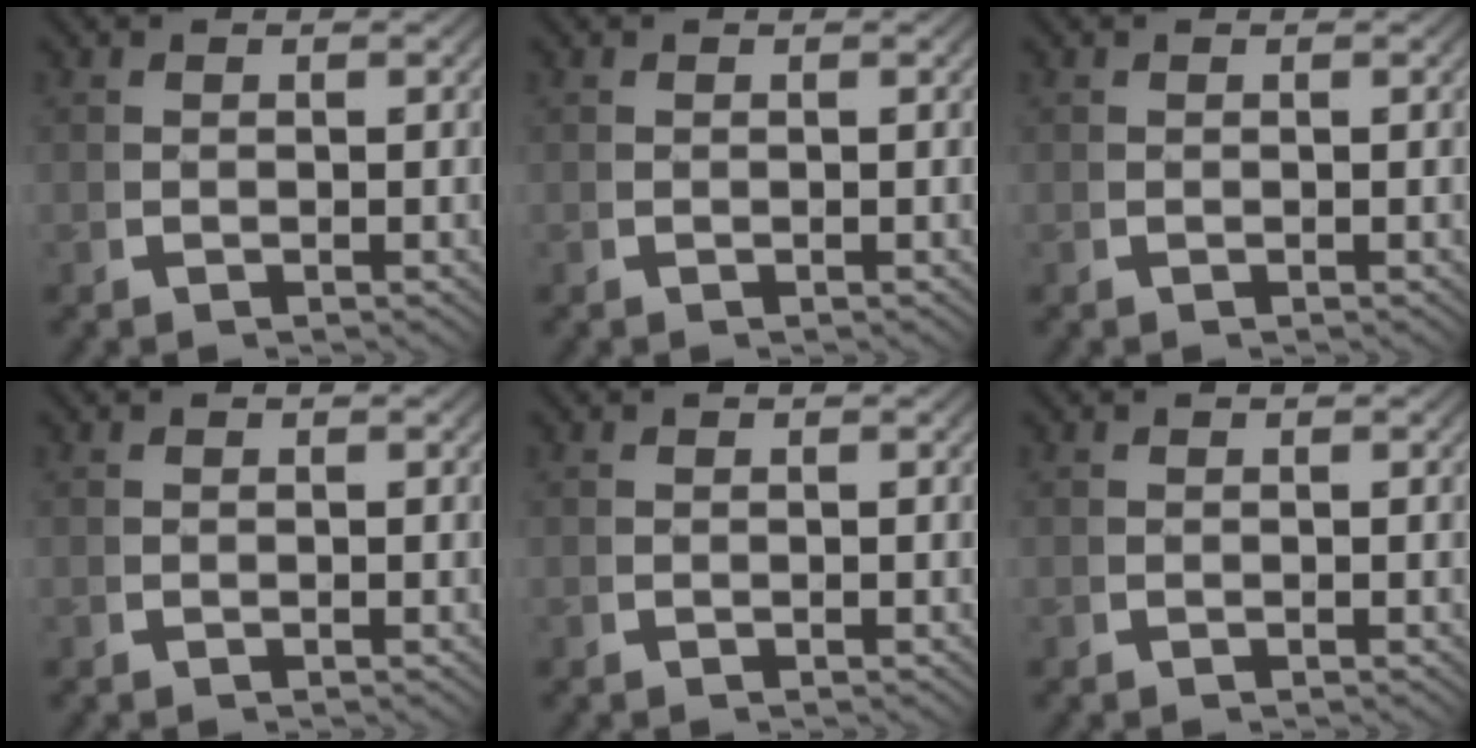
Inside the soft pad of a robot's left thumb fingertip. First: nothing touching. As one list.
[{"total": 0.0}, {"total": 0.0}, {"total": 0.0}, {"total": 0.0}, {"total": 0.0}]